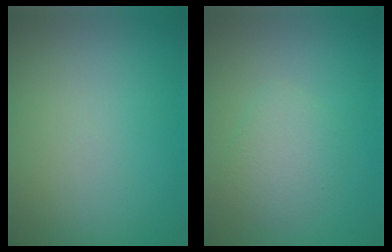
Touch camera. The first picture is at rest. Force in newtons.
{"total": 2.3, "press": 2.3, "slide": 0.1}